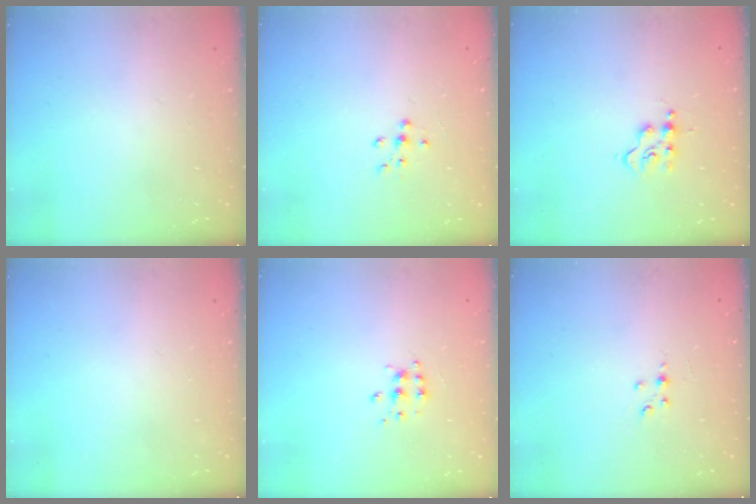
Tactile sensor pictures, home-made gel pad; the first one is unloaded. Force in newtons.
{"total": 6.8, "press": 6.8, "slide": 0.9}
{"total": 3.5, "press": 3.5, "slide": 0.4}
{"total": 0.0}
{"total": 5.7, "press": 5.7, "slide": 0.5}
{"total": 2.7, "press": 2.7, "slide": 0.4}